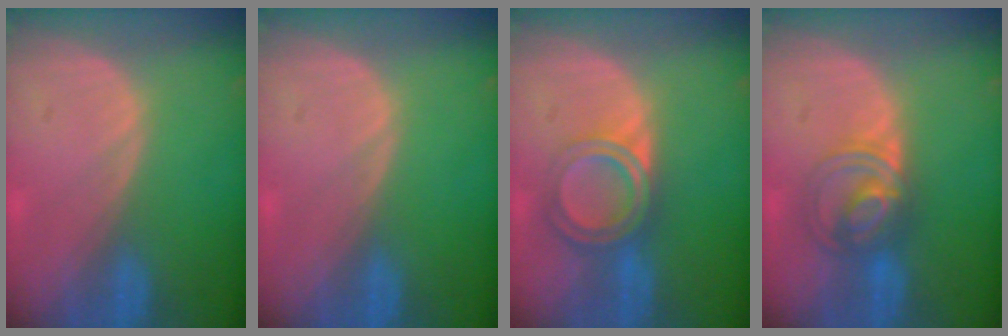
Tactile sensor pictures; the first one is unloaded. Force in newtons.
{"total": 0.0}
{"total": 6.4, "press": 5.4, "slide": 3.4}
{"total": 5.9, "press": 5.9, "slide": 0.9}